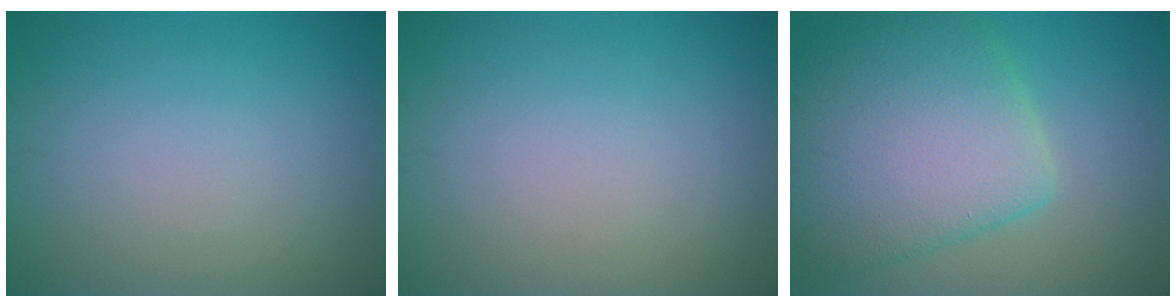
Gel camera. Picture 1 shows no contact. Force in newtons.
{"total": 0.0}
{"total": 9.3, "press": 9.3, "slide": 0.4}